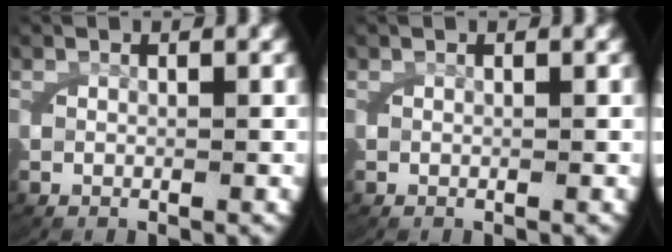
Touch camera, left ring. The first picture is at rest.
{"total": 0.0}